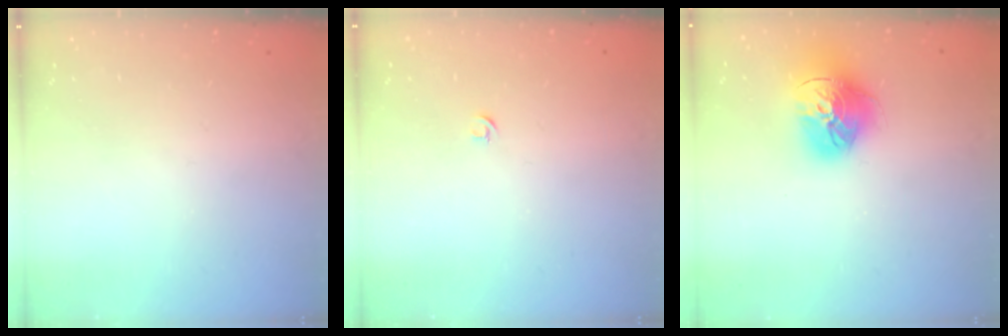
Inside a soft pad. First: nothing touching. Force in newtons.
{"total": 2.7, "press": 2.6, "slide": 0.6}
{"total": 17.9, "press": 17.9, "slide": 1.6}